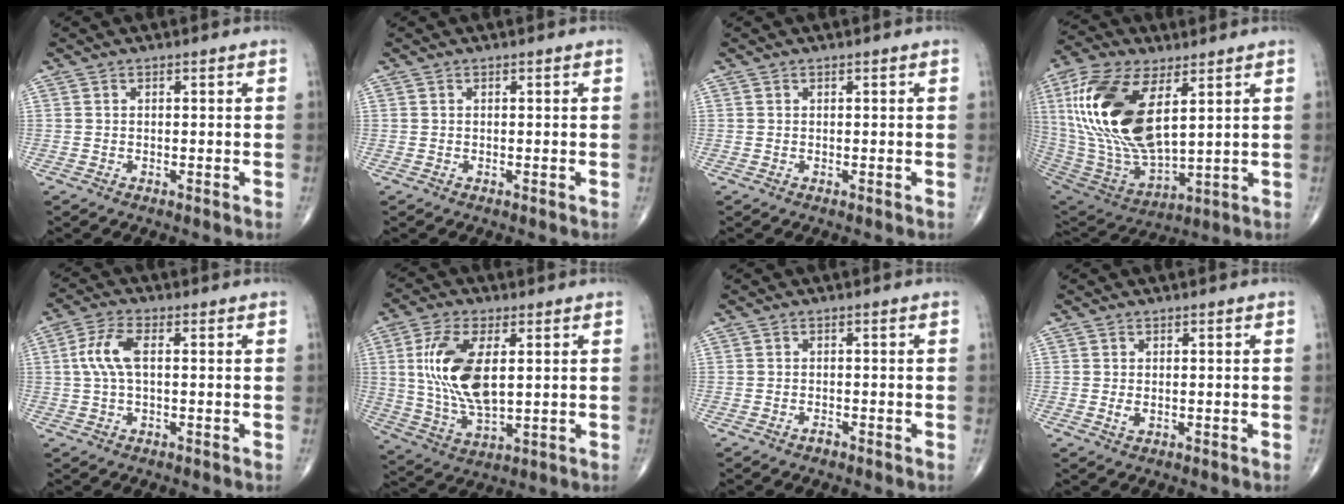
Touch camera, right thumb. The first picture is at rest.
{"total": 0.0}
{"total": 0.0}
{"total": 24.2, "force": [6.7, 11.5, 20.1], "torque": [-0.419, -0.027, 0.133]}
{"total": 6.2, "force": [0.7, 2.6, 5.6], "torque": [-0.136, 0.016, 0.010]}
{"total": 14.5, "force": [2.6, 6.8, 12.5], "torque": [-0.254, -0.013, 0.058]}
{"total": 0.9, "force": [-0.7, 0.4, 0.3], "torque": [-0.004, 0.002, -0.013]}
{"total": 1.2, "force": [-0.1, 0.8, 1.0], "torque": [-0.017, -0.003, 0.000]}